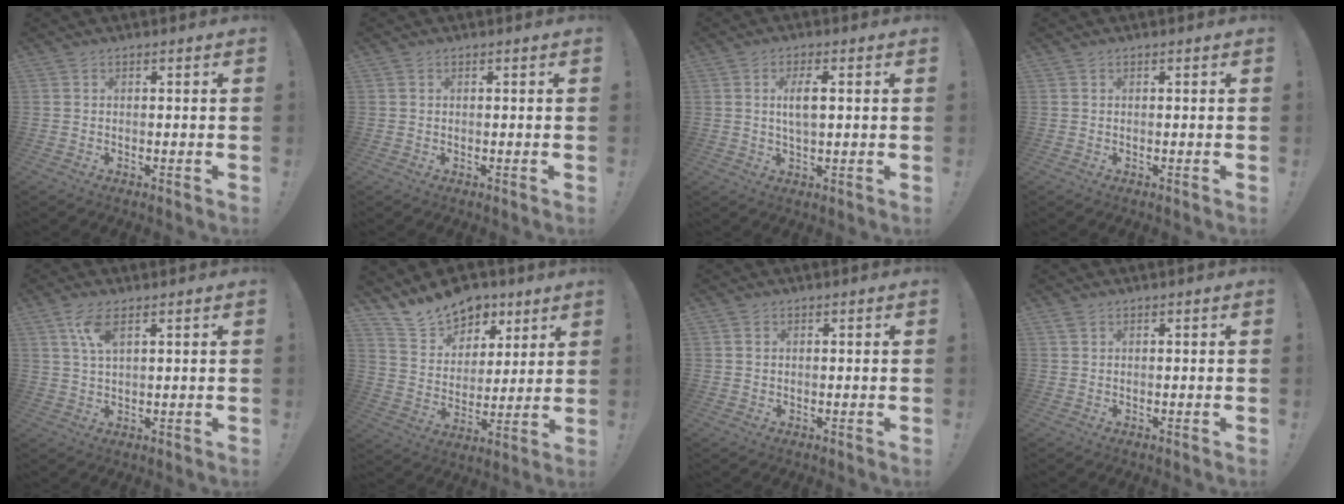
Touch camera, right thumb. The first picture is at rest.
{"total": 0.0}
{"total": 5.6, "force": [1.1, 2.0, 5.1], "torque": [-0.089, -0.004, 0.014]}
{"total": 0.0}
{"total": 5.9, "force": [2.9, 2.1, 4.7], "torque": [-0.080, -0.008, 0.050]}
{"total": 13.9, "force": [11.1, 7.9, 3.0], "torque": [-0.057, -0.081, 0.208]}
{"total": 0.8, "force": [0.3, 0.7, 0.2], "torque": [0.003, 0.000, 0.005]}
{"total": 1.3, "force": [0.8, 0.6, 0.7], "torque": [-0.021, 0.004, 0.017]}